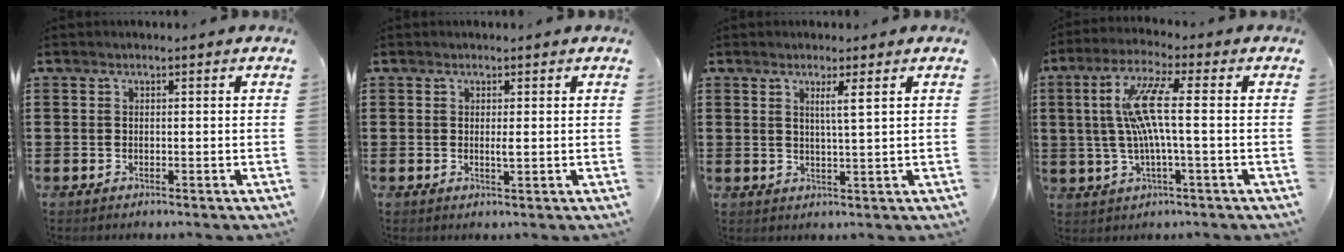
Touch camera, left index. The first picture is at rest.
{"total": 1.1, "force": [0.1, 0.2, 1.1], "torque": [-0.016, -0.005, 0.000]}
{"total": 2.7, "force": [1.4, -0.5, 2.3], "torque": [-0.047, -0.007, 0.023]}
{"total": 9.5, "force": [0.8, 1.1, 9.4], "torque": [-0.204, -0.005, -0.002]}